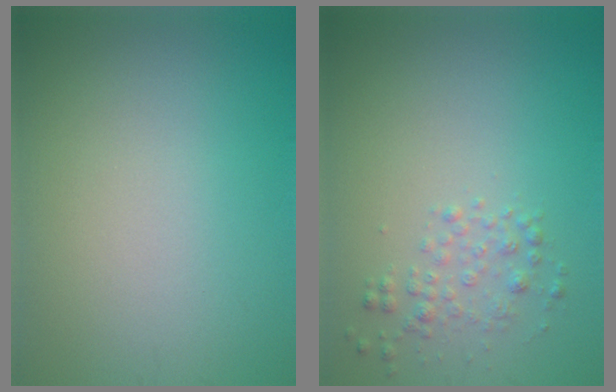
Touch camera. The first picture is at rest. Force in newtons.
{"total": 1.7, "press": 1.7, "slide": 0.1}